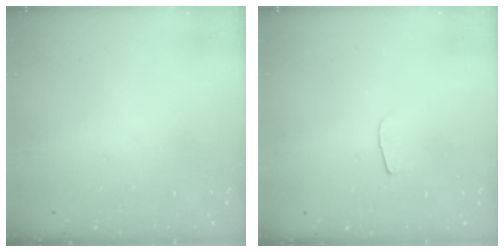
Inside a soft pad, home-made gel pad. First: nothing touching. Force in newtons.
{"total": 4.3, "press": 4.3, "slide": 0.4}